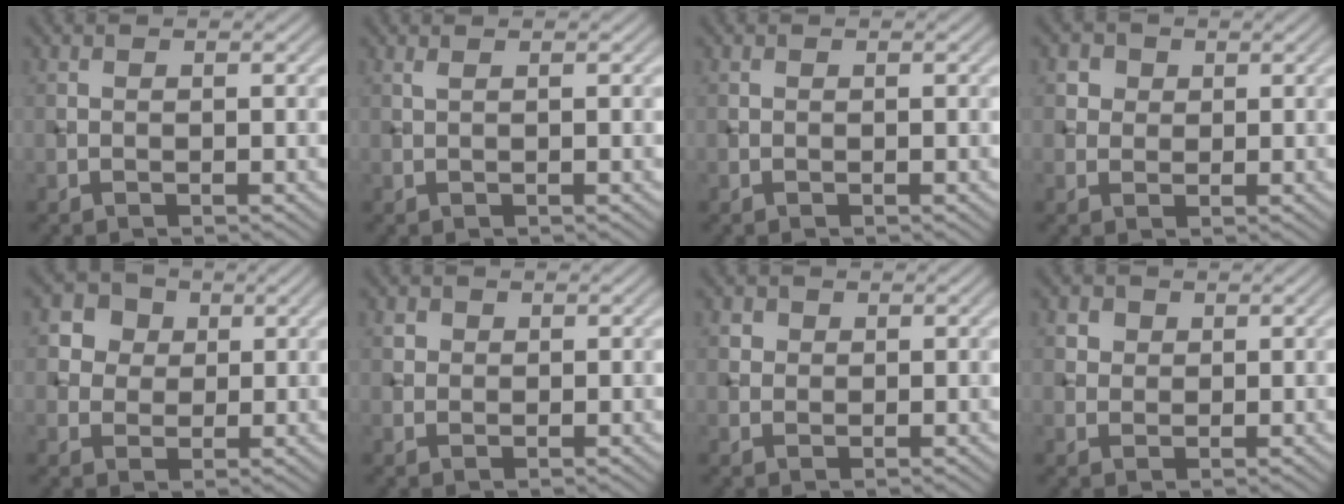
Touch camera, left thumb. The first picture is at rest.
{"total": 0.6, "force": [0.4, 0.0, 0.4], "torque": [-0.013, 0.004, 0.007]}
{"total": 0.0}
{"total": 3.5, "force": [1.6, 2.8, 1.3], "torque": [-0.041, -0.002, 0.027]}
{"total": 4.9, "force": [1.8, 4.1, 1.9], "torque": [-0.057, -0.002, 0.027]}
{"total": 1.4, "force": [0.6, 1.2, 0.3], "torque": [-0.007, -0.003, 0.009]}
{"total": 1.7, "force": [0.9, 1.4, 0.5], "torque": [-0.011, -0.007, 0.015]}
{"total": 2.8, "force": [1.5, 2.1, 1.1], "torque": [-0.032, -0.003, 0.028]}